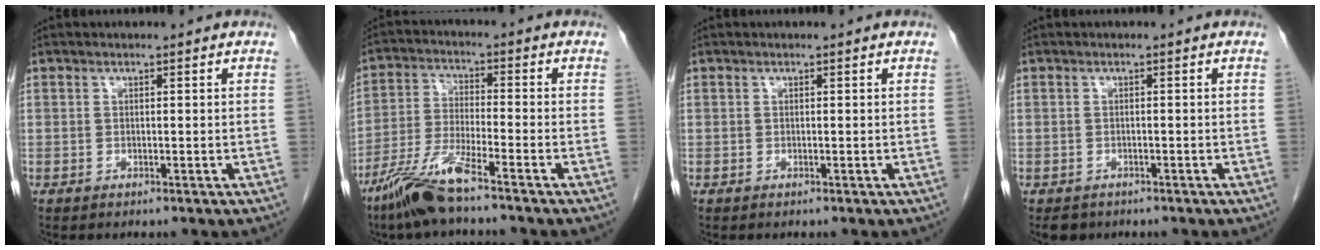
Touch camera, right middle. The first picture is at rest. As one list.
[{"total": 8.3, "force": [-6.2, 0.0, 5.5], "torque": [-0.120, -0.023, -0.127]}, {"total": 0.0}, {"total": 2.0, "force": [-1.5, 1.2, 0.4], "torque": [-0.013, -0.001, -0.019]}]